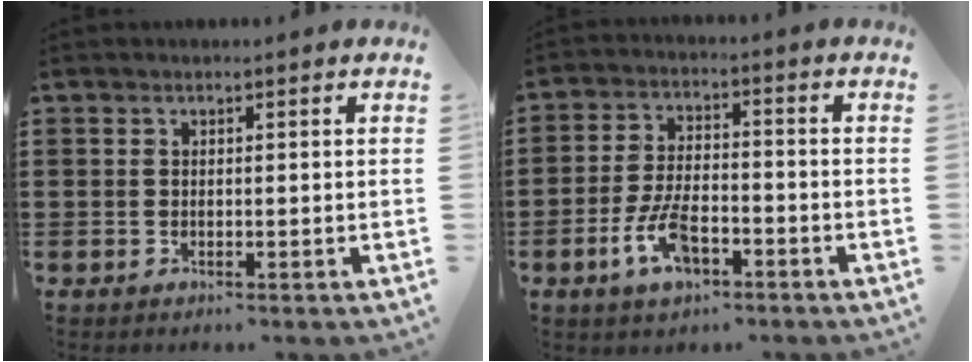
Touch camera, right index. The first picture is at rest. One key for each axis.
{"total": 7.6, "fx": -3.6, "fy": 3.4, "fz": 5.8, "tx": -0.133, "ty": -0.003, "tz": -0.070}